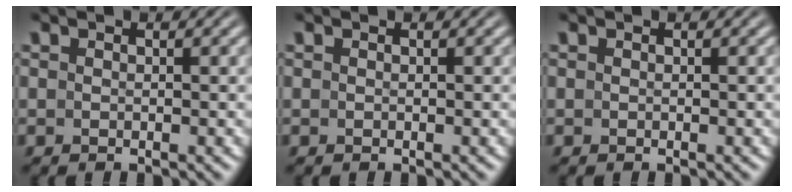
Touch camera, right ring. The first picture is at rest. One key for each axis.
{"total": 0.0}
{"total": 0.0}